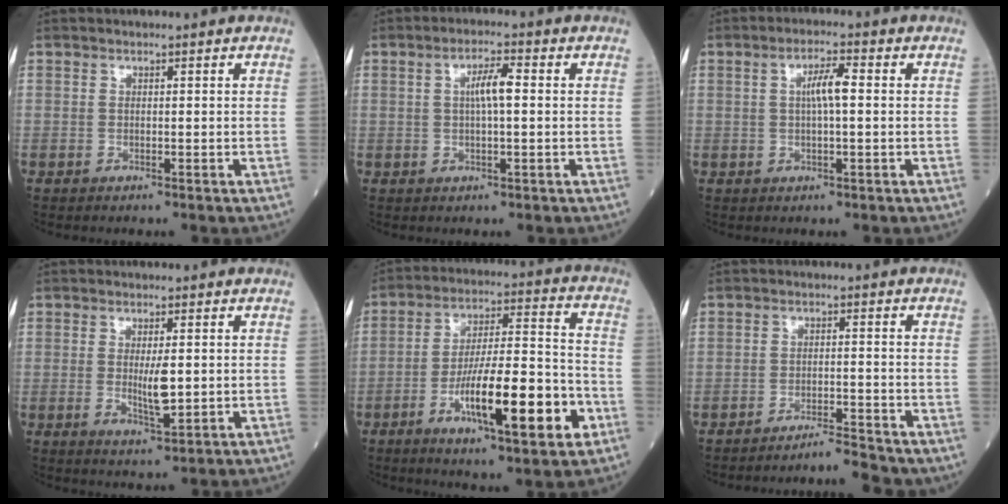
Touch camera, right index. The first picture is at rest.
{"total": 4.1, "force": [0.5, 0.6, 4.1], "torque": [-0.075, 0.009, 0.008]}
{"total": 4.1, "force": [0.5, 0.5, 4.1], "torque": [-0.075, 0.009, 0.007]}
{"total": 4.6, "force": [0.0, 1.0, 4.5], "torque": [-0.079, -0.007, 0.001]}
{"total": 17.3, "force": [-6.6, 2.7, 15.7], "torque": [-0.263, -0.001, -0.102]}
{"total": 3.8, "force": [-3.8, -0.5, 0.3], "torque": [-0.001, -0.009, -0.060]}